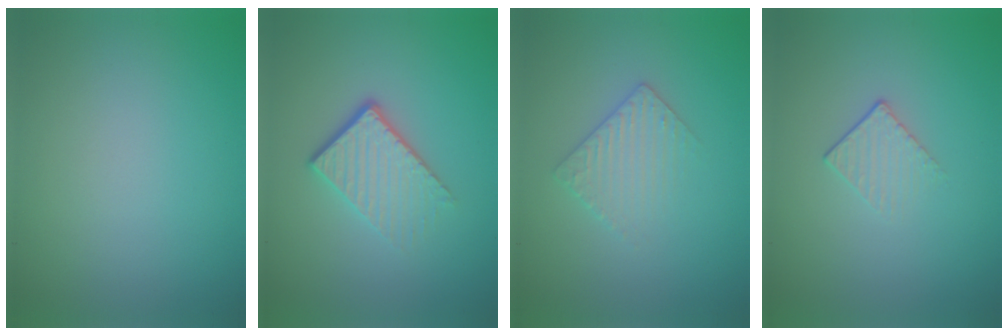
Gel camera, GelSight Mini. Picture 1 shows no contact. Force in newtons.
{"total": 3.9, "press": 2.6, "slide": 3.0}
{"total": 2.5, "press": 2.4, "slide": 0.5}
{"total": 1.3, "press": 0.7, "slide": 1.1}